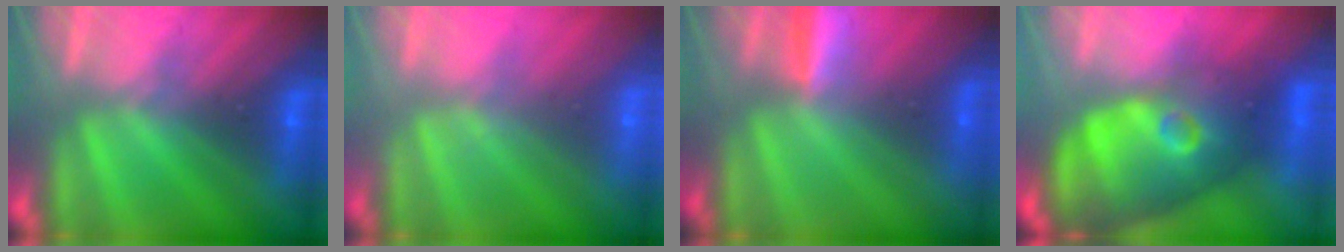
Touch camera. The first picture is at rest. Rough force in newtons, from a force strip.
{"total": 1.8}
{"total": 2.9}
{"total": 10.9}